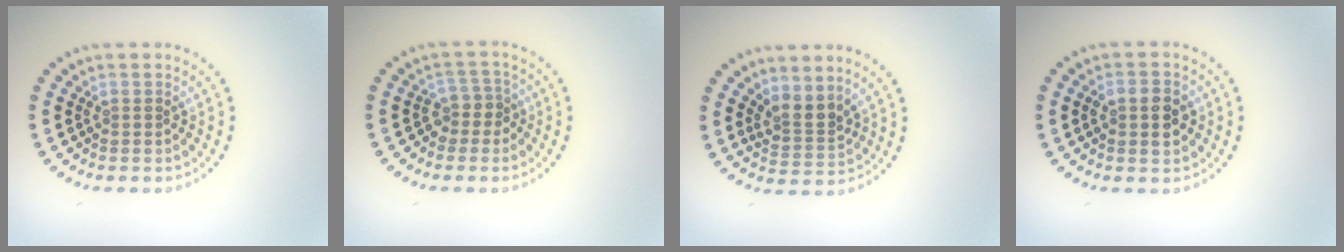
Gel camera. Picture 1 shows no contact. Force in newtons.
{"total": 2.0, "press": 1.6, "slide": 1.2}
{"total": 2.6, "press": 1.9, "slide": 1.8}
{"total": 3.5, "press": 3.5, "slide": 0.3}